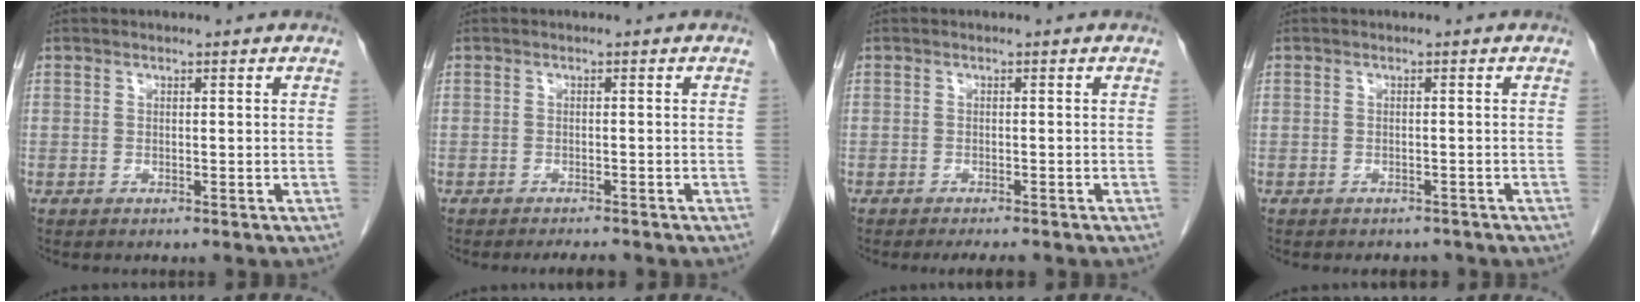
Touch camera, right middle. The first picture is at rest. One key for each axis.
{"total": 2.1, "fx": -1.9, "fy": 0.2, "fz": 0.7, "tx": -0.012, "ty": -0.007, "tz": -0.024}
{"total": 3.0, "fx": -2.6, "fy": 0.5, "fz": 1.5, "tx": -0.016, "ty": -0.007, "tz": -0.033}
{"total": 2.9, "fx": -2.6, "fy": 1.3, "fz": 0.5, "tx": -0.009, "ty": -0.001, "tz": -0.031}